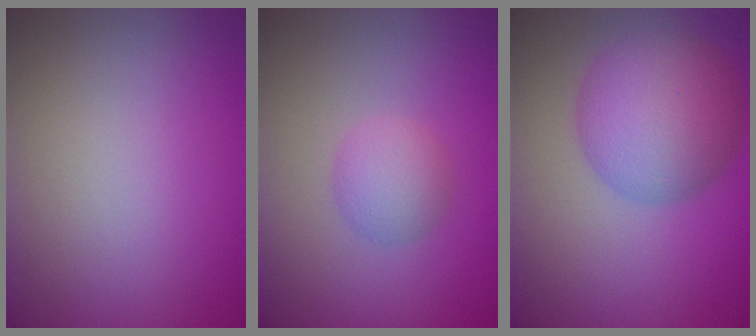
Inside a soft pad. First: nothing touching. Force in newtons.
{"total": 2.5, "press": 2.5, "slide": 0.1}
{"total": 7.7, "press": 7.7, "slide": 0.3}